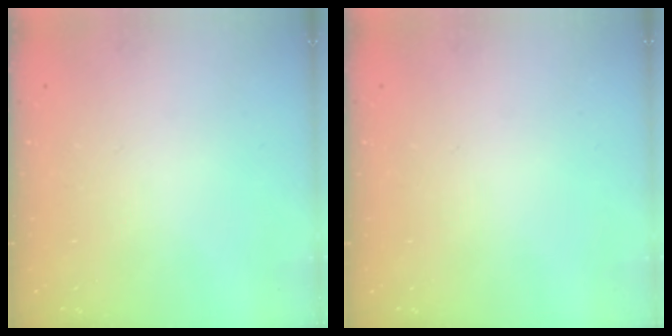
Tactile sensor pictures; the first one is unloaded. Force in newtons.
{"total": 0.0}